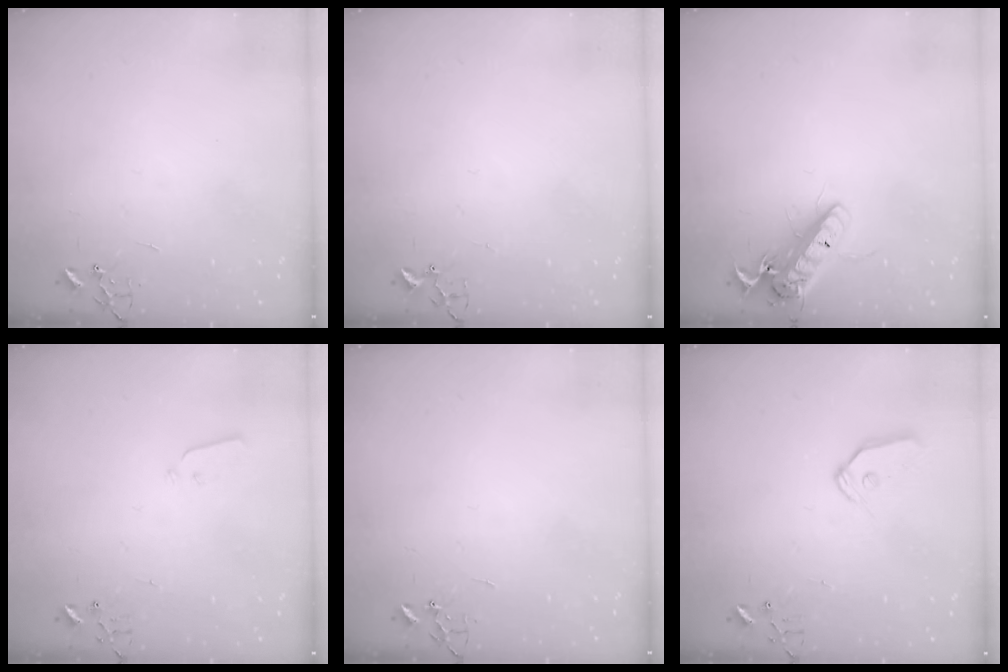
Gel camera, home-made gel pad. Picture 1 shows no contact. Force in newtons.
{"total": 3.0, "press": 2.9, "slide": 0.4}
{"total": 15.1, "press": 14.8, "slide": 3.3}
{"total": 3.0, "press": 2.9, "slide": 0.3}
{"total": 0.0}
{"total": 8.4, "press": 8.4, "slide": 0.5}